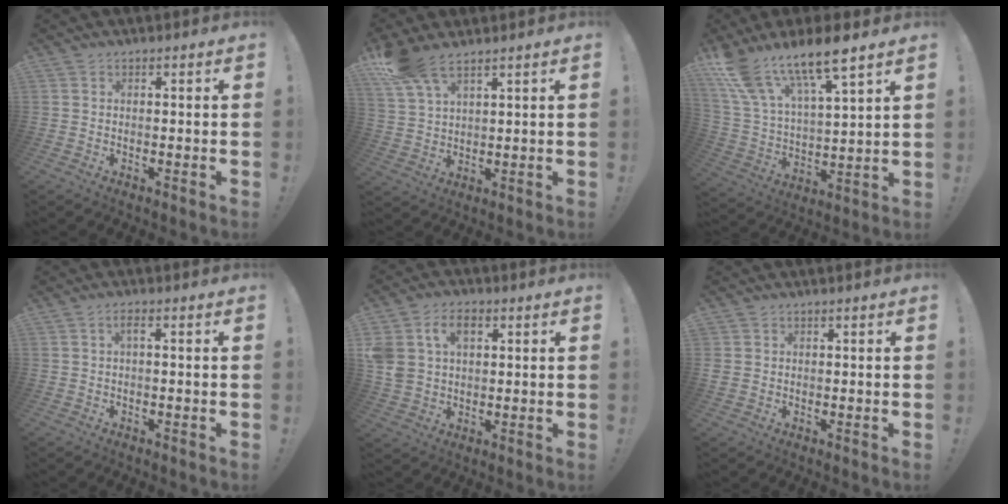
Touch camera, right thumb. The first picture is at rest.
{"total": 9.5, "force": [6.9, 4.0, 5.2], "torque": [-0.099, -0.029, 0.136]}
{"total": 15.6, "force": [12.2, 4.1, 8.9], "torque": [-0.167, -0.088, 0.214]}
{"total": 1.9, "force": [-0.3, 0.1, 1.8], "torque": [-0.039, 0.008, -0.008]}
{"total": 9.7, "force": [3.4, 6.8, 6.0], "torque": [-0.123, 0.004, 0.066]}
{"total": 1.4, "force": [0.2, 1.3, 0.3], "torque": [-0.005, 0.002, 0.005]}